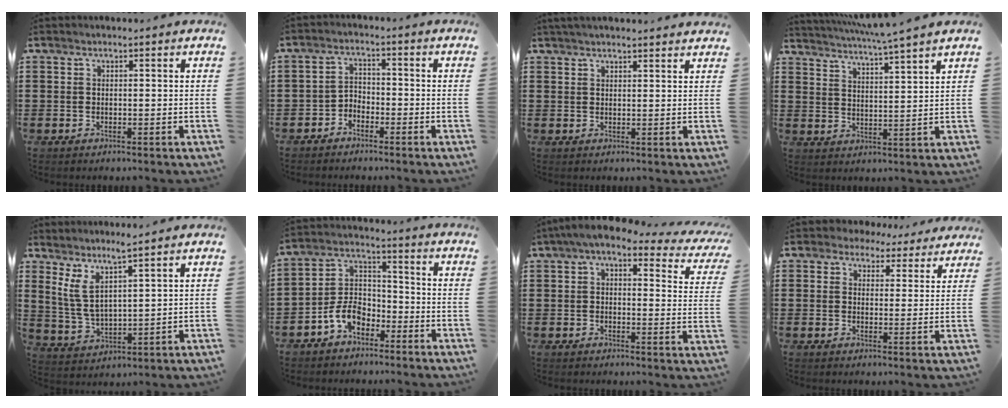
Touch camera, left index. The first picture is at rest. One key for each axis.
{"total": 2.9, "fx": -2.7, "fy": 1.0, "fz": 0.1, "tx": -0.010, "ty": 0.005, "tz": -0.060}
{"total": 2.0, "fx": 1.9, "fy": -0.1, "fz": 0.4, "tx": -0.013, "ty": 0.000, "tz": 0.037}
{"total": 4.0, "fx": 3.6, "fy": -1.3, "fz": 1.3, "tx": -0.038, "ty": -0.029, "tz": 0.057}
{"total": 5.2, "fx": 3.3, "fy": 0.9, "fz": 3.9, "tx": -0.095, "ty": -0.018, "tz": 0.054}
{"total": 7.0, "fx": -4.5, "fy": 4.1, "fz": 3.5, "tx": -0.088, "ty": 0.014, "tz": -0.092}
{"total": 5.1, "fx": 3.7, "fy": 1.1, "fz": 3.3, "tx": -0.078, "ty": -0.013, "tz": 0.063}
{"total": 3.1, "fx": 2.6, "fy": 1.7, "fz": 0.4, "tx": -0.023, "ty": -0.002, "tz": 0.046}